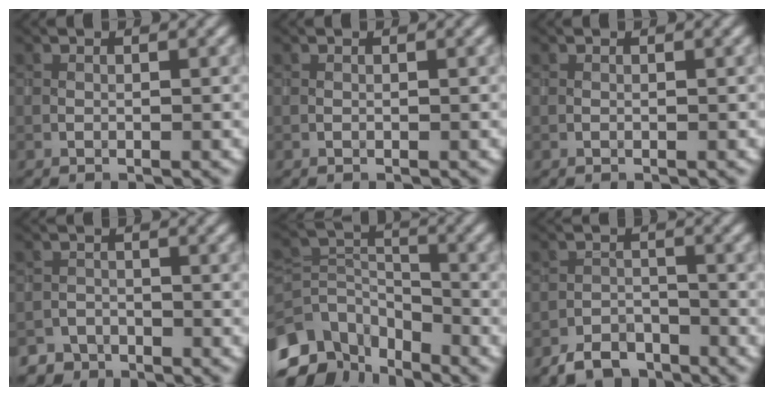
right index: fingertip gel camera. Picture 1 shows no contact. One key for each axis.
{"total": 0.0}
{"total": 0.0}
{"total": 2.1, "fx": -1.8, "fy": 0.6, "fz": -0.8, "tx": 0.023, "ty": 0.001, "tz": -0.034}
{"total": 7.6, "fx": -4.8, "fy": 4.8, "fz": 3.6, "tx": -0.069, "ty": -0.007, "tz": -0.094}
{"total": 3.1, "fx": -2.8, "fy": 1.3, "fz": 0.5, "tx": -0.006, "ty": 0.001, "tz": -0.059}